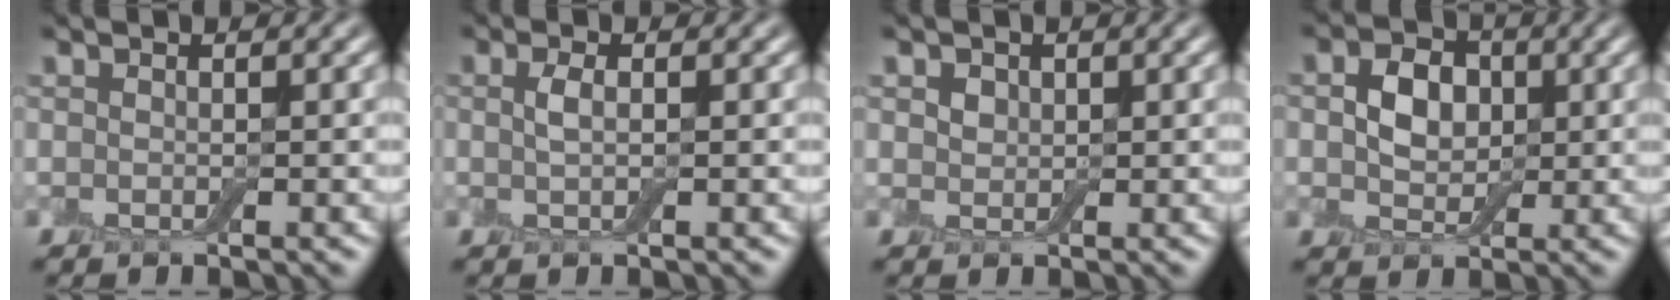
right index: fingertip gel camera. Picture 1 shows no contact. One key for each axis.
{"total": 1.3, "fx": 0.2, "fy": 0.4, "fz": 1.2, "tx": -0.027, "ty": 0.004, "tz": 0.002}
{"total": 1.4, "fx": 0.7, "fy": 1.1, "fz": 0.5, "tx": -0.010, "ty": 0.003, "tz": 0.005}
{"total": 3.8, "fx": 0.5, "fy": 3.0, "fz": 2.3, "tx": -0.043, "ty": 0.003, "tz": 0.002}